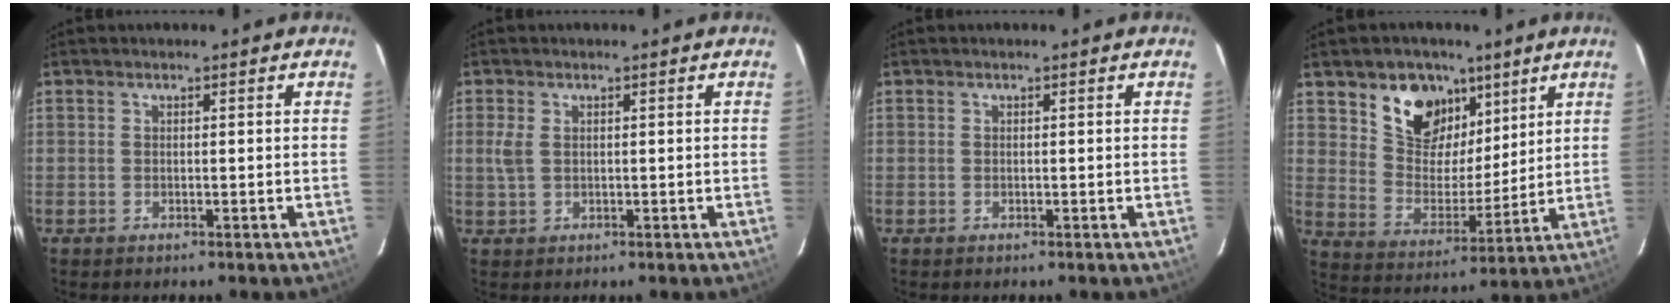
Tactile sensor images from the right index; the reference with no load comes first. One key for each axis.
{"total": 2.5, "fx": 0.5, "fy": 1.6, "fz": 1.9, "tx": -0.043, "ty": 0.002, "tz": 0.012}
{"total": 0.0}
{"total": 13.5, "fx": 8.0, "fy": 9.3, "fz": 5.5, "tx": -0.108, "ty": 0.007, "tz": 0.150}